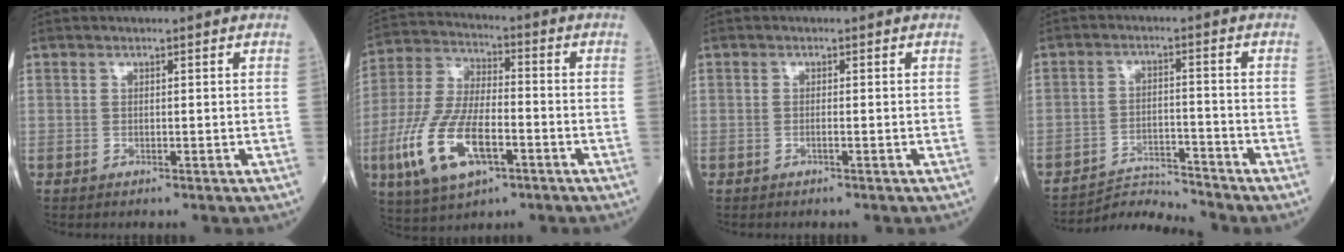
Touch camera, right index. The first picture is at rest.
{"total": 14.7, "force": [-5.4, 5.8, 12.4], "torque": [-0.271, -0.005, -0.097]}
{"total": 0.6, "force": [-0.3, -0.1, 0.6], "torque": [-0.013, 0.000, -0.005]}
{"total": 6.2, "force": [-5.9, -1.5, -1.2], "torque": [0.012, 0.000, -0.103]}